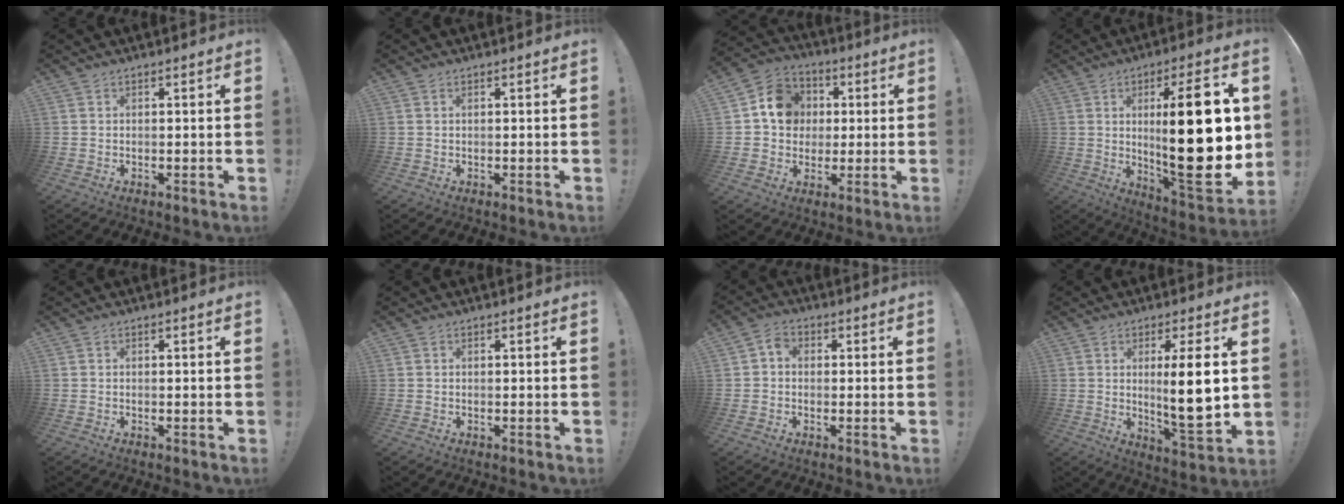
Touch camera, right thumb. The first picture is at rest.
{"total": 0.0}
{"total": 12.9, "force": [2.3, 11.5, 5.3], "torque": [-0.061, 0.008, 0.052]}
{"total": 28.4, "force": [2.6, 7.7, 27.2], "torque": [-0.428, -0.030, 0.040]}
{"total": 0.0}
{"total": 0.0}
{"total": 3.6, "force": [-0.1, 2.8, 2.2], "torque": [-0.031, 0.007, -0.003]}
{"total": 12.7, "force": [1.7, 1.8, 12.5], "torque": [-0.203, -0.020, 0.018]}